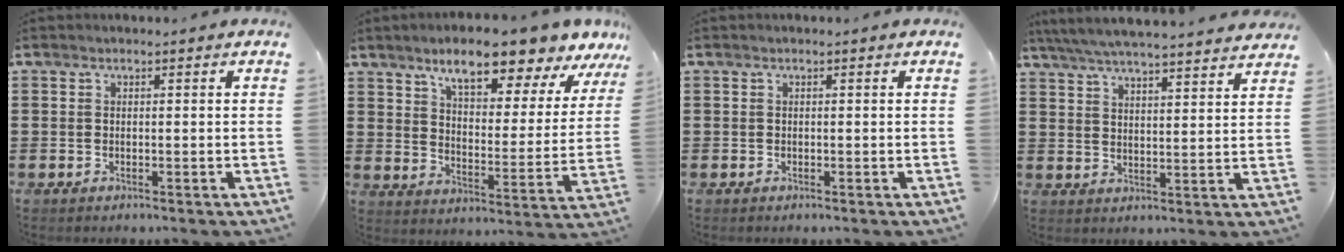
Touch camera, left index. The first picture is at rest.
{"total": 9.0, "force": [7.8, 1.4, 4.3], "torque": [-0.083, -0.047, 0.131]}
{"total": 0.0}
{"total": 5.7, "force": [5.5, -0.3, 1.6], "torque": [-0.054, -0.035, 0.094]}